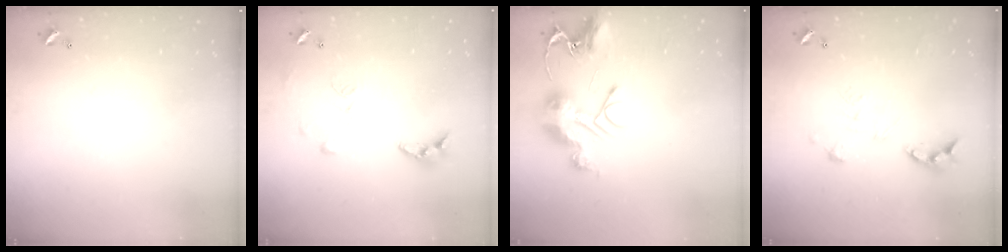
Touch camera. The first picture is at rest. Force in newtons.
{"total": 9.6, "press": 9.5, "slide": 0.9}
{"total": 12.0, "press": 12.0, "slide": 1.1}
{"total": 2.7, "press": 2.2, "slide": 1.5}